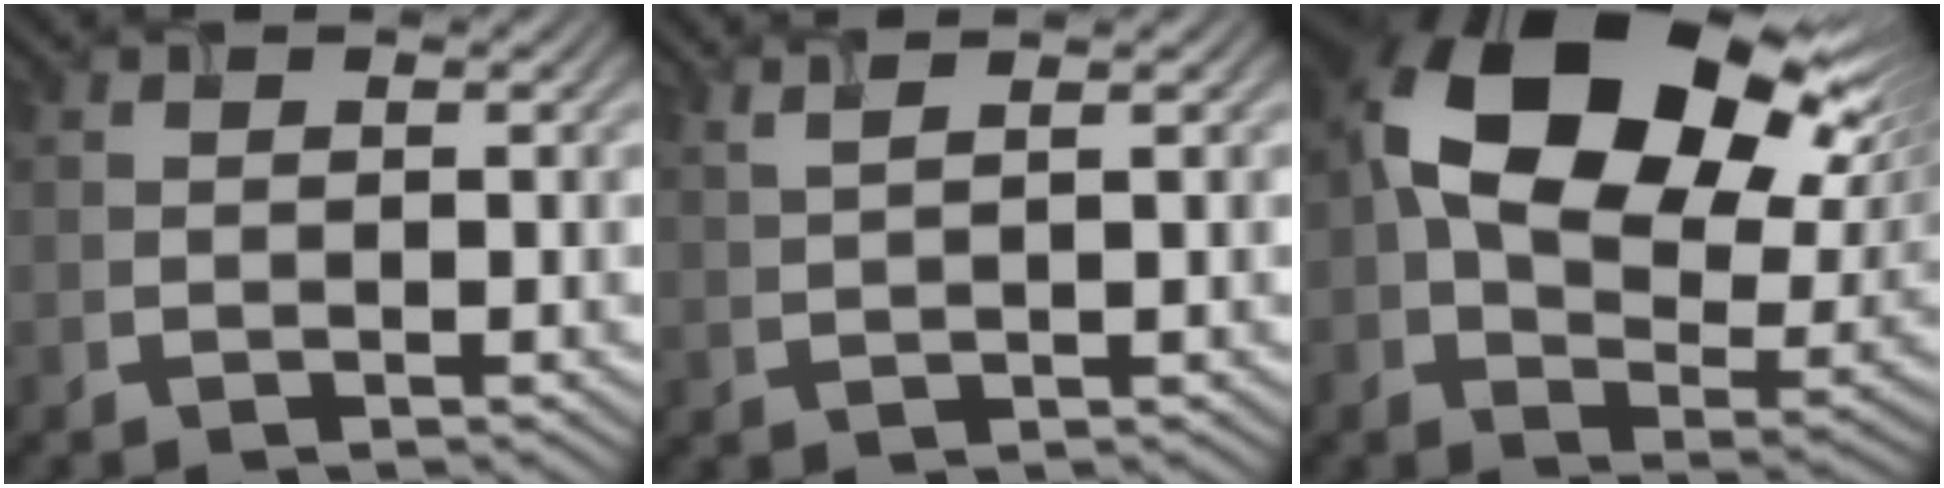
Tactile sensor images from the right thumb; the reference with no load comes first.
{"total": 3.3, "force": [2.2, 0.7, 2.4], "torque": [-0.034, 0.011, 0.027]}
{"total": 20.0, "force": [6.6, 12.1, 14.5], "torque": [-0.285, 0.004, 0.126]}